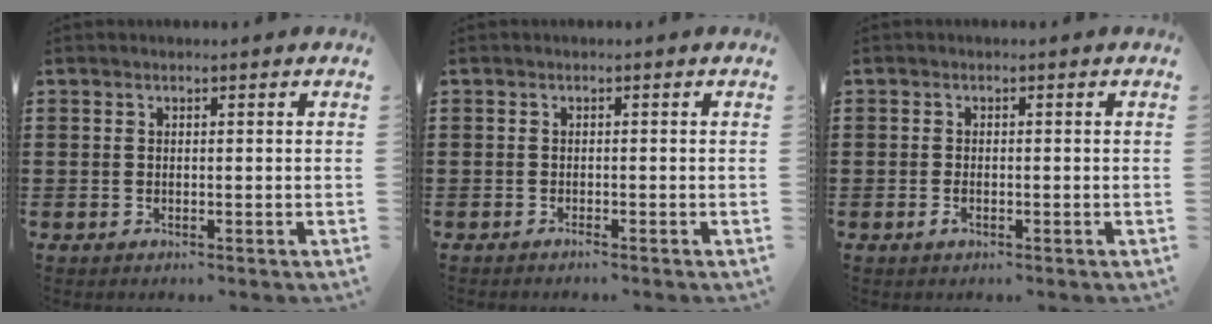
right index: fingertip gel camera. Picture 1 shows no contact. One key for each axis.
{"total": 0.5, "fx": -0.4, "fy": -0.3, "fz": 0.2, "tx": -0.005, "ty": -0.004, "tz": -0.007}
{"total": 1.1, "fx": -0.6, "fy": 0.5, "fz": 0.8, "tx": -0.018, "ty": -0.005, "tz": -0.010}